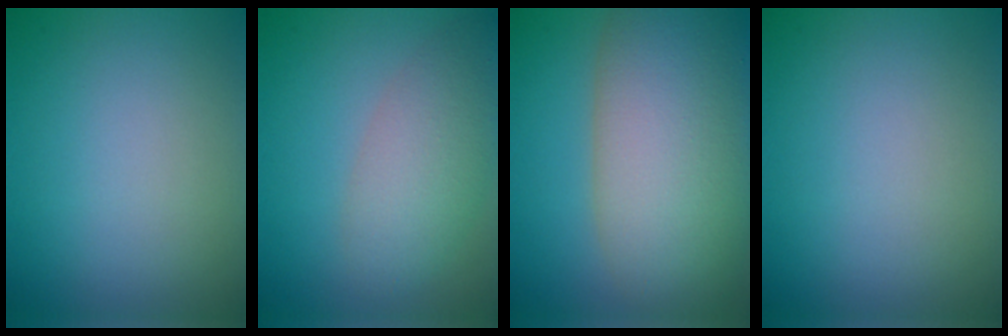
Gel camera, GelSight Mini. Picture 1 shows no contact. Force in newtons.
{"total": 4.7, "press": 4.7, "slide": 0.2}
{"total": 12.3, "press": 12.2, "slide": 0.8}
{"total": 0.0}